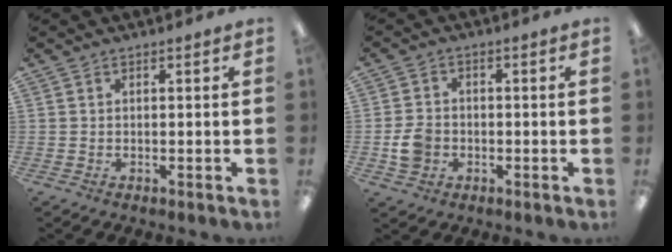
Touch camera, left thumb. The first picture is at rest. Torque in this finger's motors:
{"motor_torque": [-0.16, 0.28, 0.24, -0.21, 0.03]}